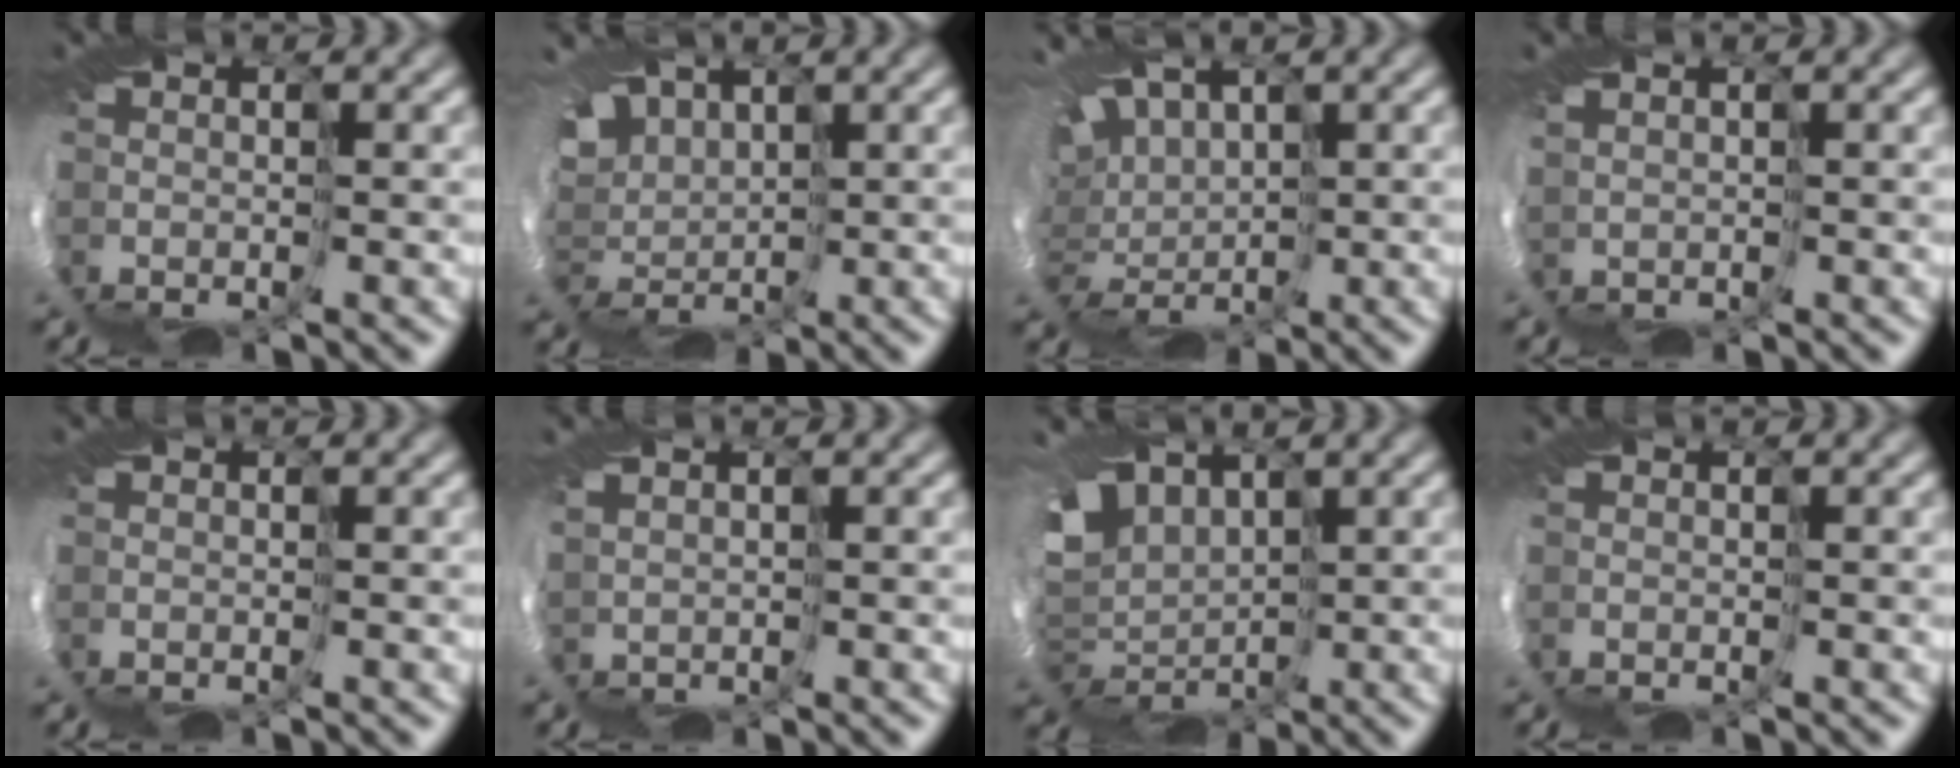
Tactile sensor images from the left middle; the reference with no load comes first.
{"total": 5.9, "force": [5.3, 2.5, 0.9], "torque": [-0.037, 0.014, 0.072]}
{"total": 9.0, "force": [5.5, 5.6, 4.5], "torque": [-0.099, 0.018, 0.051]}
{"total": 3.3, "force": [2.6, -1.1, -1.7], "torque": [0.034, -0.005, 0.054]}
{"total": 0.0}
{"total": 3.8, "force": [3.0, -1.2, -1.9], "torque": [0.035, -0.008, 0.058]}
{"total": 7.6, "force": [5.1, 4.7, 3.0], "torque": [-0.078, 0.005, 0.073]}
{"total": 0.0}